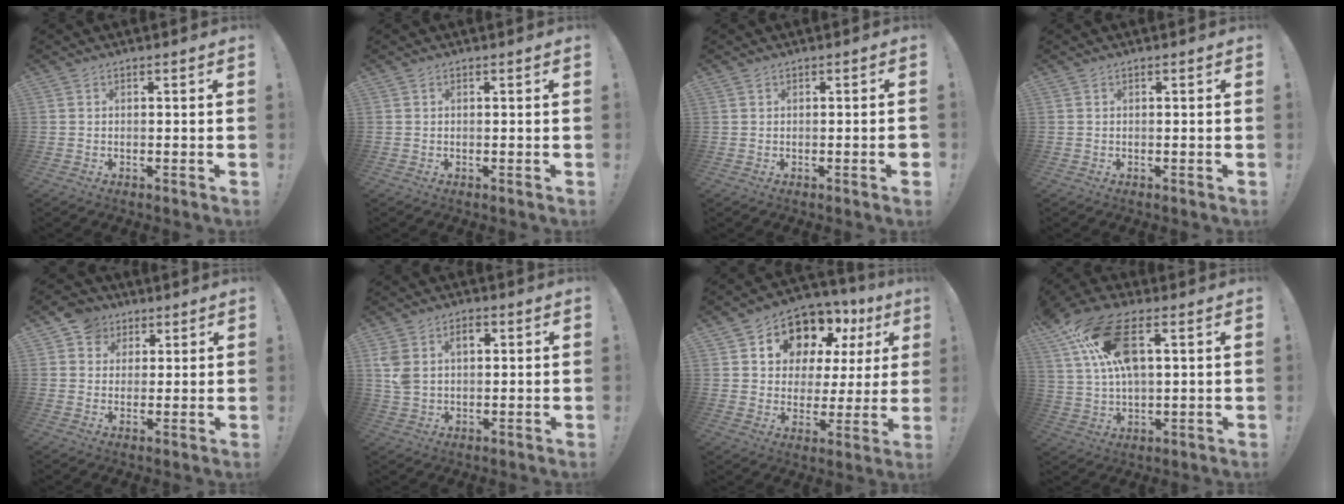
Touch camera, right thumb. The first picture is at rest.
{"total": 0.0}
{"total": 1.9, "force": [-0.7, -0.1, 1.8], "torque": [-0.022, -0.004, -0.012]}
{"total": 0.0}
{"total": 7.2, "force": [3.1, 6.3, 1.8], "torque": [-0.022, -0.012, 0.062]}
{"total": 8.0, "force": [2.9, 5.6, 4.9], "torque": [-0.095, -0.003, 0.052]}
{"total": 11.7, "force": [7.6, 7.6, 4.5], "torque": [-0.062, -0.064, 0.142]}
{"total": 17.2, "force": [6.7, 8.1, 13.7], "torque": [-0.250, -0.019, 0.119]}